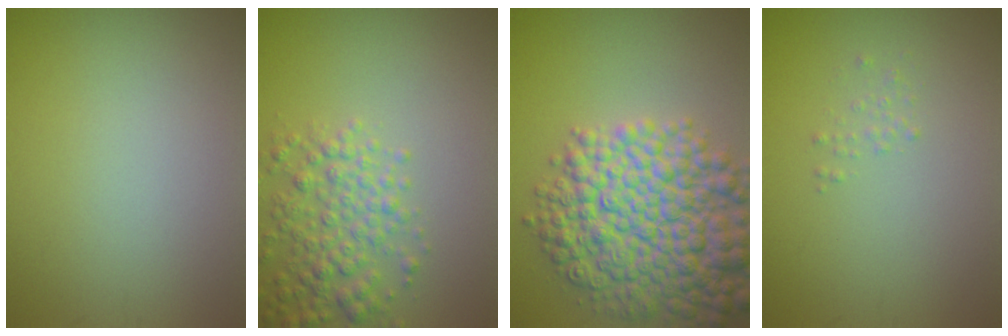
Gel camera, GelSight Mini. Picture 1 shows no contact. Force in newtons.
{"total": 4.1, "press": 4.1, "slide": 0.1}
{"total": 10.8, "press": 10.8, "slide": 0.3}
{"total": 0.6, "press": 0.6, "slide": 0.1}